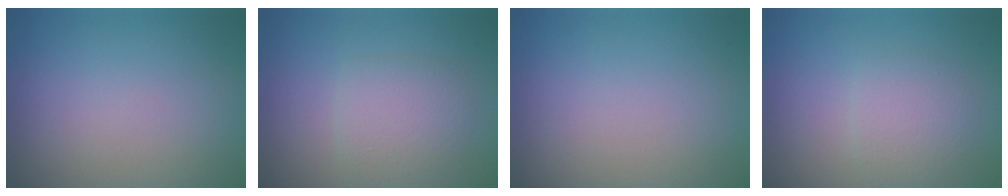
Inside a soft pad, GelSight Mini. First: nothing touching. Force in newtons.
{"total": 2.9, "press": 2.9, "slide": 0.1}
{"total": 0.0}
{"total": 3.3, "press": 3.3, "slide": 0.2}